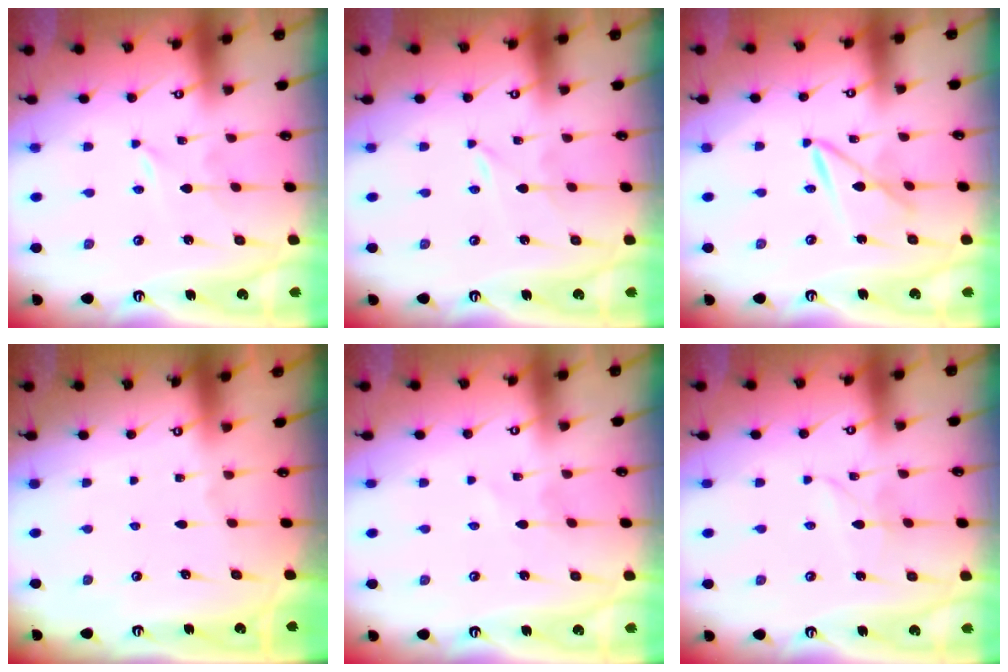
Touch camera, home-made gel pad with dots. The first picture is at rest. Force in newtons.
{"total": 0.0}
{"total": 6.6, "press": 6.6, "slide": 0.4}
{"total": 0.0}
{"total": 0.6, "press": 0.6, "slide": 0.1}
{"total": 2.9, "press": 2.9, "slide": 0.3}